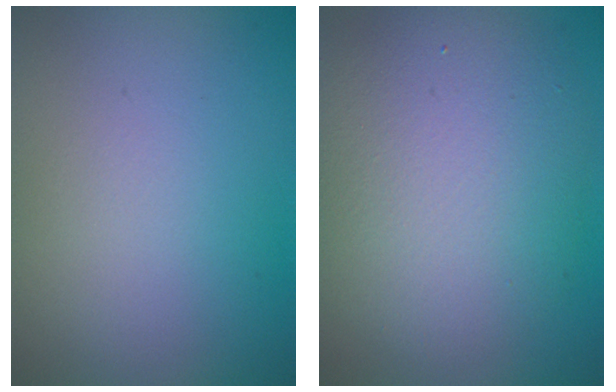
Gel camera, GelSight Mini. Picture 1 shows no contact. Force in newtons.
{"total": 8.4, "press": 8.4, "slide": 0.5}